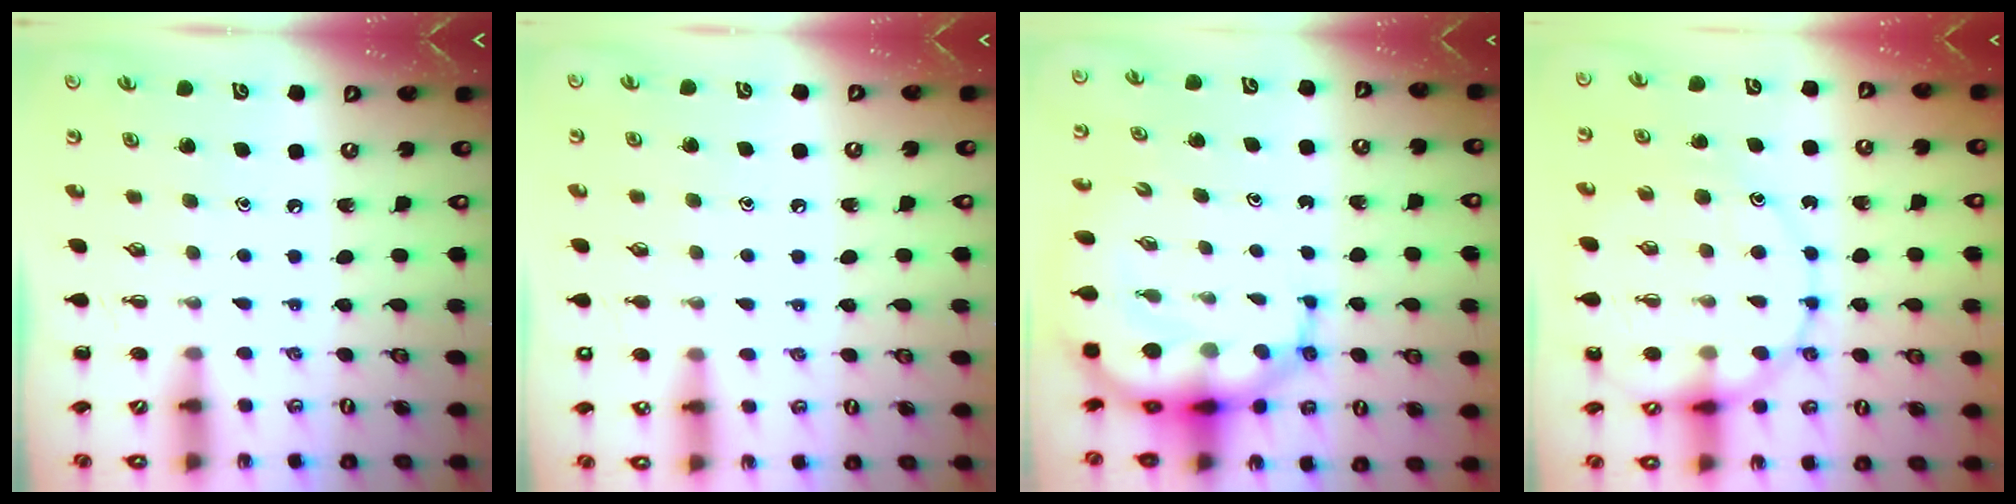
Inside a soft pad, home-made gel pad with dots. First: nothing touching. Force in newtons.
{"total": 7.0, "press": 6.8, "slide": 1.8}
{"total": 11.7, "press": 11.3, "slide": 3.2}
{"total": 15.2, "press": 15.1, "slide": 2.0}